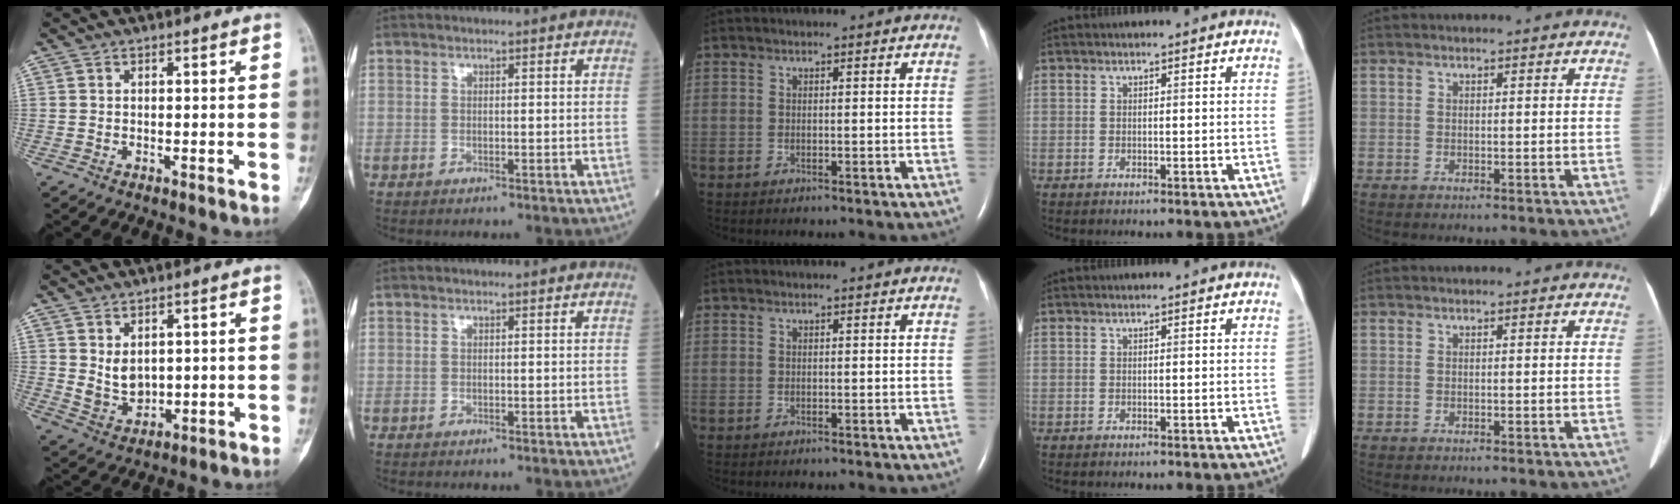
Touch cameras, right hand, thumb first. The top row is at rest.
{"thumb": {"total": 5.2, "force": [1.3, 3.6, 3.4], "torque": [-0.046, -0.021, 0.040]}}